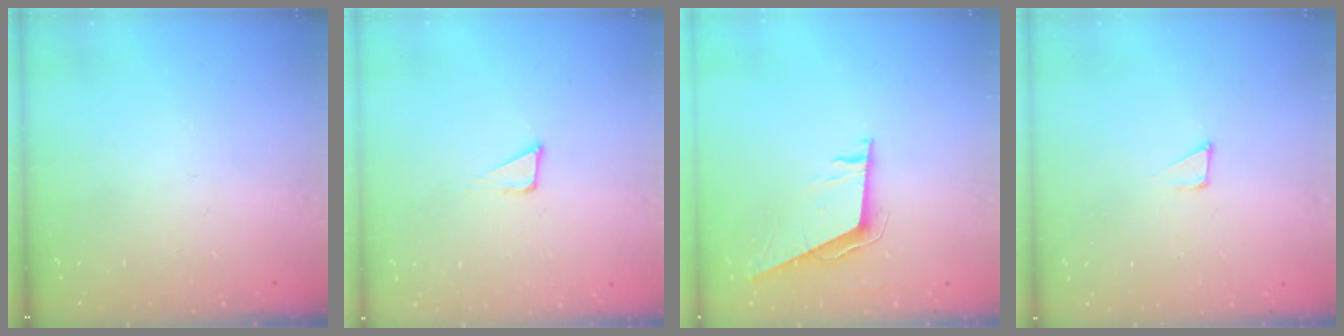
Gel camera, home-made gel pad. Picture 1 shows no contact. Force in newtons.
{"total": 3.3, "press": 3.2, "slide": 0.8}
{"total": 8.4, "press": 7.9, "slide": 2.9}
{"total": 4.2, "press": 4.2, "slide": 0.4}